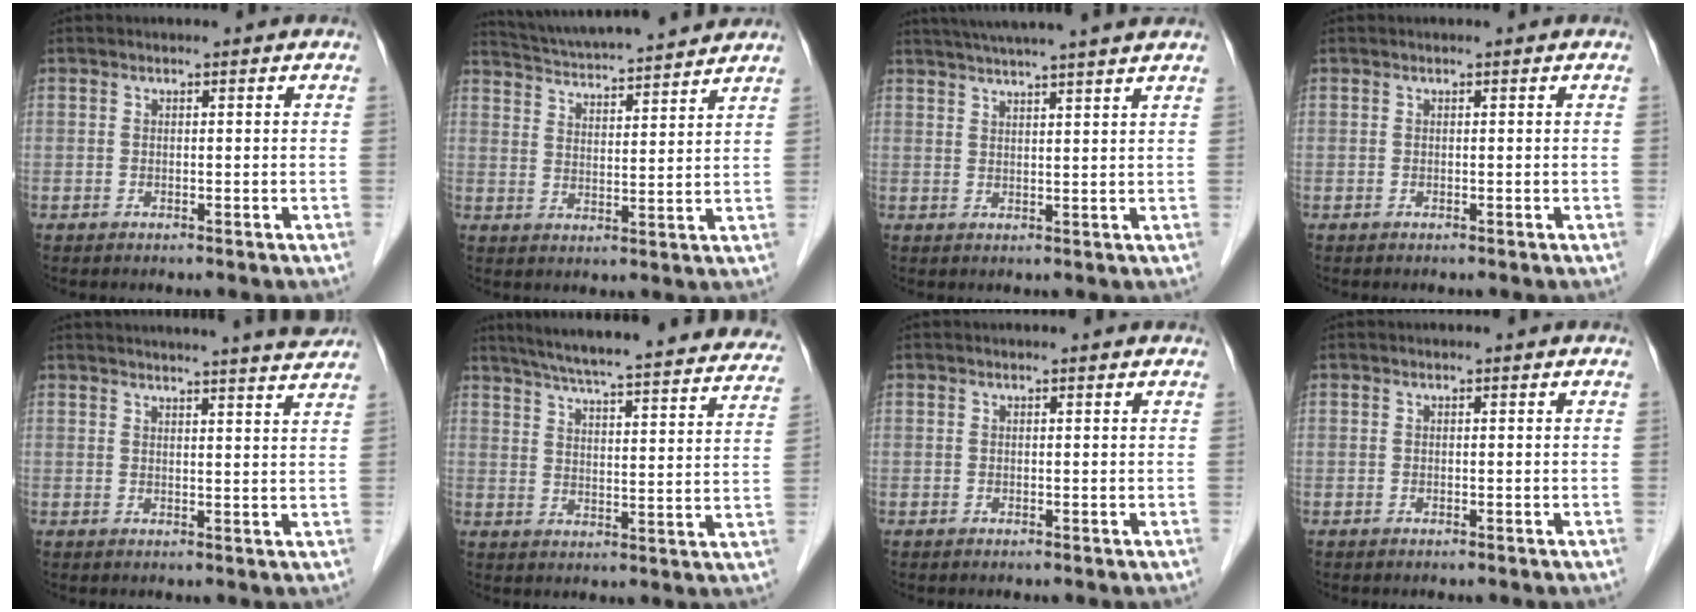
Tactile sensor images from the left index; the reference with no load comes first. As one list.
[{"total": 15.7, "force": [14.6, 0.8, 5.6], "torque": [-0.105, 0.023, 0.220]}, {"total": 13.0, "force": [11.3, -0.7, 6.4], "torque": [-0.107, 0.025, 0.150]}, {"total": 0.0}, {"total": 15.1, "force": [14.3, -0.6, 4.9], "torque": [-0.075, -0.024, 0.169]}, {"total": 31.3, "force": [28.0, 3.3, 13.7], "torque": [-0.213, -0.039, 0.341]}, {"total": 0.7, "force": [0.7, 0.0, 0.2], "torque": [-0.007, 0.004, 0.007]}, {"total": 0.0}]